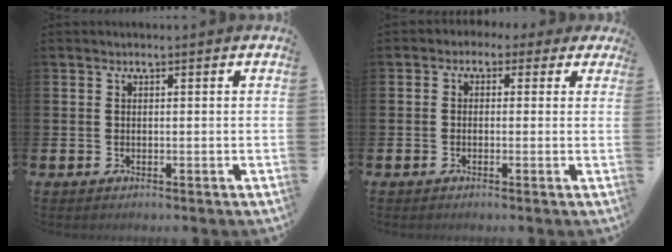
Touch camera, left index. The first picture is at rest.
{"total": 1.3, "force": [-0.5, 1.1, 0.3], "torque": [-0.012, 0.007, -0.015]}